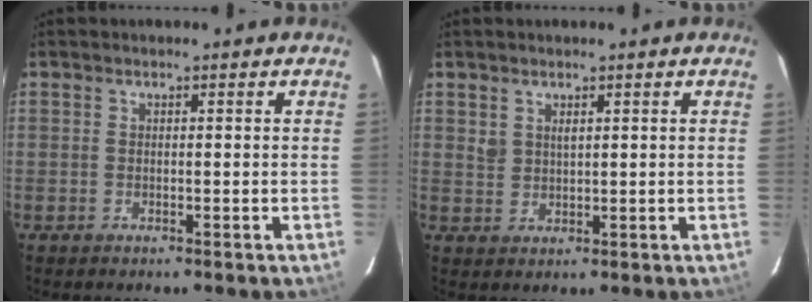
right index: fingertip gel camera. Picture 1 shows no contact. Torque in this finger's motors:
{"motor_torque": [-0.03, 0.02, -0.06, 0.03]}